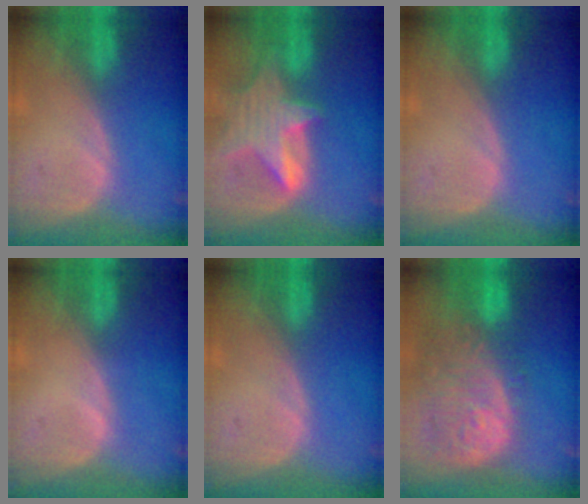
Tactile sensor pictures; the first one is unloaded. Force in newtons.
{"total": 8.5, "press": 7.5, "slide": 3.9}
{"total": 0.0}
{"total": 0.5, "press": 0.1, "slide": 0.5}
{"total": 0.0}
{"total": 13.6, "press": 11.4, "slide": 7.4}